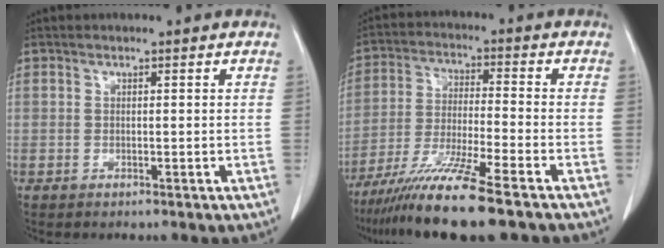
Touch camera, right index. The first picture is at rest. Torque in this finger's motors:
{"motor_torque": [1.31, -0.82, 0.40, 0.21]}